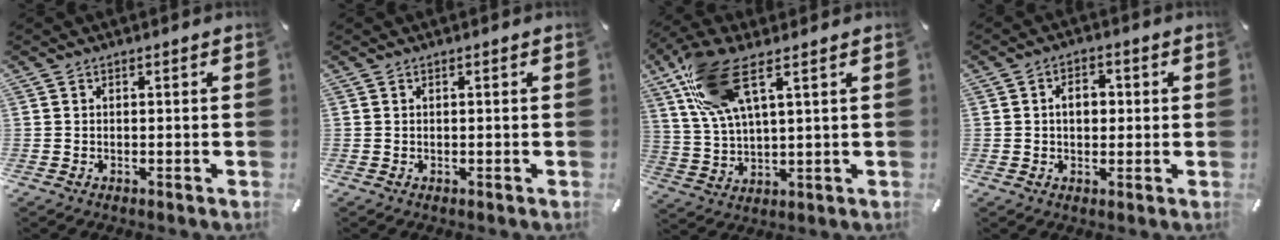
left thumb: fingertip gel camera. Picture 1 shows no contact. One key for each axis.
{"total": 0.0}
{"total": 13.2, "fx": 7.0, "fy": 4.8, "fz": 10.1, "tx": -0.220, "ty": -0.008, "tz": 0.132}
{"total": 5.1, "fx": 0.4, "fy": 3.4, "fz": 3.8, "tx": -0.051, "ty": 0.001, "tz": -0.001}